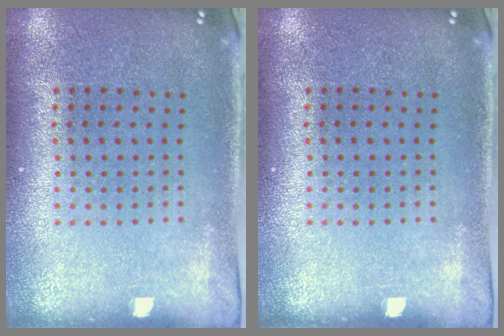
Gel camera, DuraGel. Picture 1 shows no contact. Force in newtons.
{"total": 0.0}